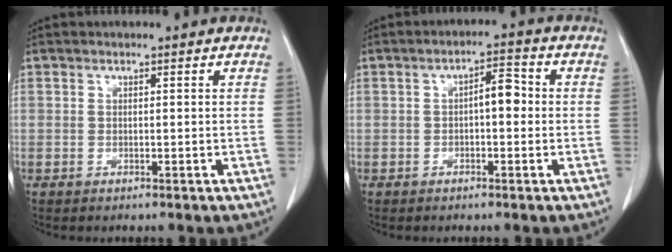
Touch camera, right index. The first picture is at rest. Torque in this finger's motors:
{"motor_torque": [0.10, 0.01, 0.06, 0.03]}